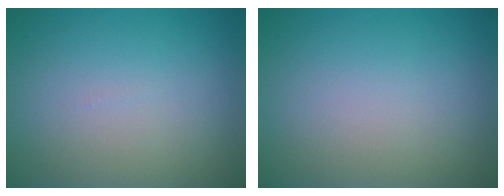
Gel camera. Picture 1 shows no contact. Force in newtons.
{"total": 0.0}